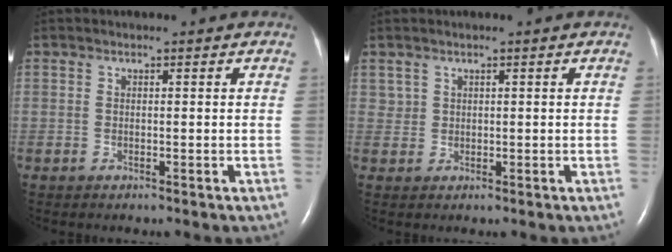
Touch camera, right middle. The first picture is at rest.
{"total": 1.2, "force": [0.8, 0.9, -0.1], "torque": [0.013, 0.007, 0.011]}